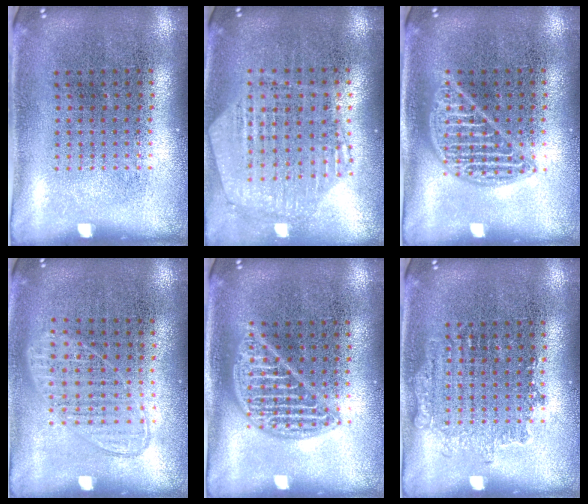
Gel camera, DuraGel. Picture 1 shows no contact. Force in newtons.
{"total": 1.1, "press": 1.1, "slide": 0.2}
{"total": 2.3, "press": 2.3, "slide": 0.3}
{"total": 0.9, "press": 0.9, "slide": 0.3}
{"total": 2.2, "press": 2.1, "slide": 0.3}
{"total": 1.2, "press": 1.2, "slide": 0.3}